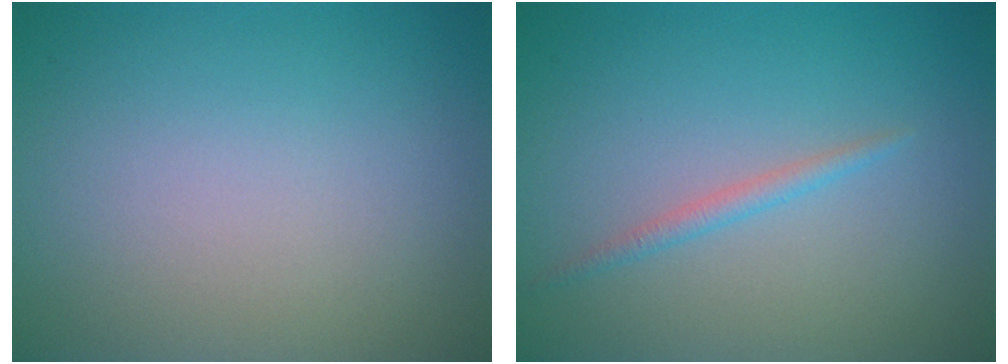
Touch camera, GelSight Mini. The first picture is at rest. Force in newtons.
{"total": 1.1, "press": 1.1, "slide": 0.0}